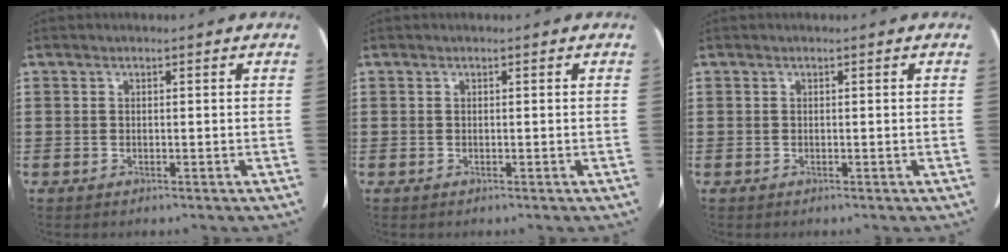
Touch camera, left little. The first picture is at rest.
{"total": 0.0}
{"total": 0.0}